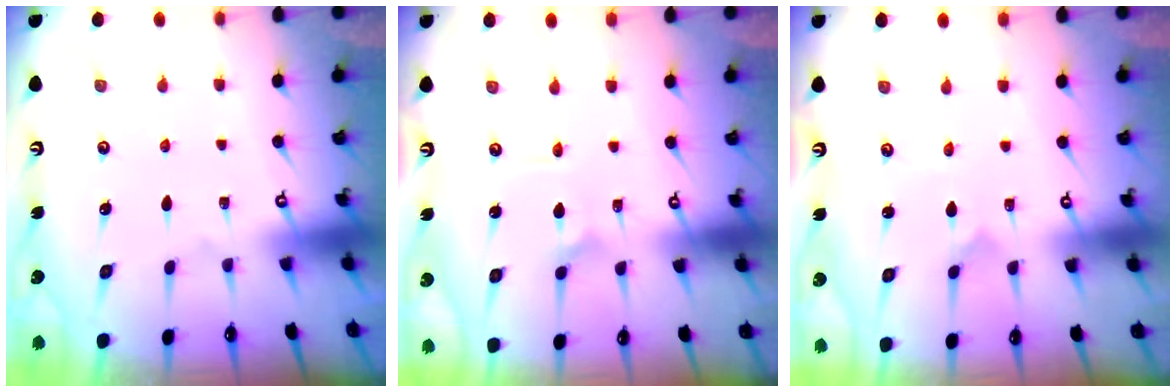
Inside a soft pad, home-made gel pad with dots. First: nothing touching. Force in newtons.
{"total": 1.8, "press": 1.8, "slide": 0.1}
{"total": 0.0}